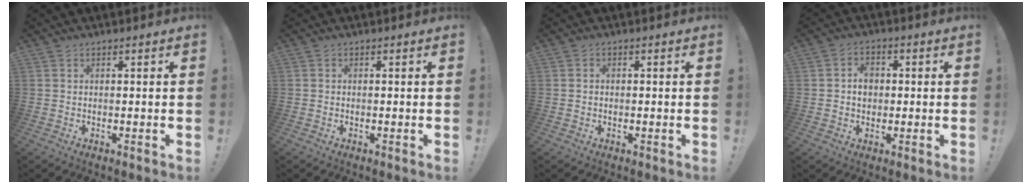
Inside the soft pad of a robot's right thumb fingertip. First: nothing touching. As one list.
[{"total": 0.0}, {"total": 0.7, "force": [-0.2, 0.7, 0.0], "torque": [0.000, 0.003, -0.005]}, {"total": 5.3, "force": [0.4, 4.5, 2.7], "torque": [-0.024, 0.000, 0.002]}]